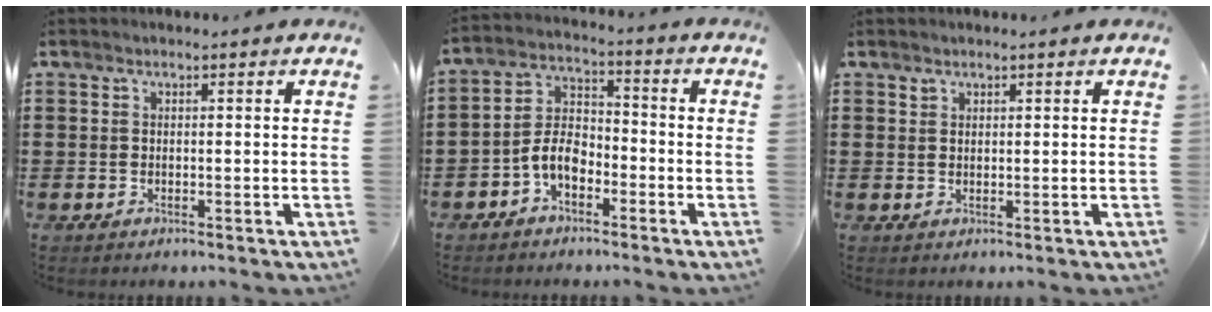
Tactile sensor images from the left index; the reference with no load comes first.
{"total": 5.7, "force": [-3.3, 3.1, 3.4], "torque": [-0.088, 0.006, -0.073]}
{"total": 0.9, "force": [0.8, 0.4, 0.0], "torque": [-0.003, 0.001, 0.016]}